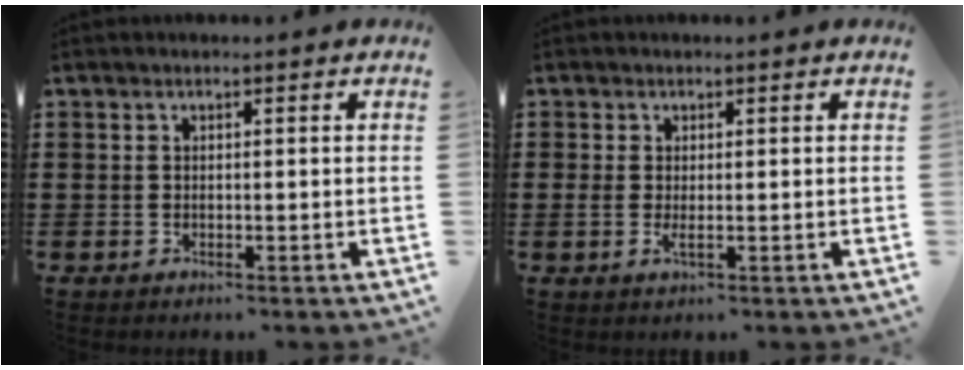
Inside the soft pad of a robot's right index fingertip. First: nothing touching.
{"total": 1.3, "force": [0.2, 0.4, 1.2], "torque": [-0.023, 0.001, 0.005]}